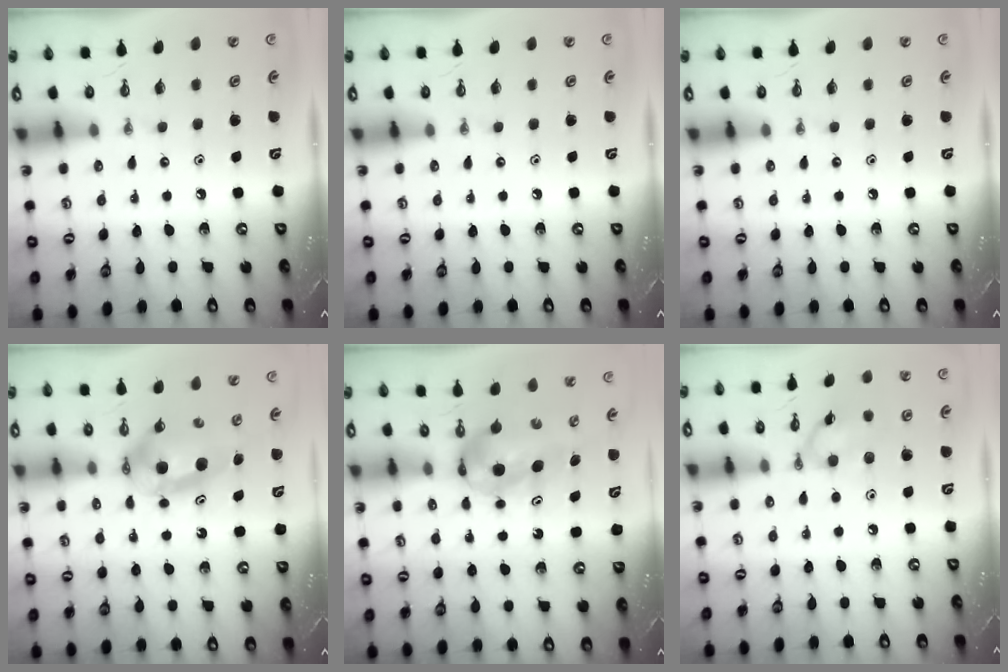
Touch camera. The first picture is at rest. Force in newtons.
{"total": 0.0}
{"total": 0.0}
{"total": 7.5, "press": 5.9, "slide": 4.6}
{"total": 5.7, "press": 5.4, "slide": 1.9}
{"total": 9.1, "press": 9.1, "slide": 0.4}